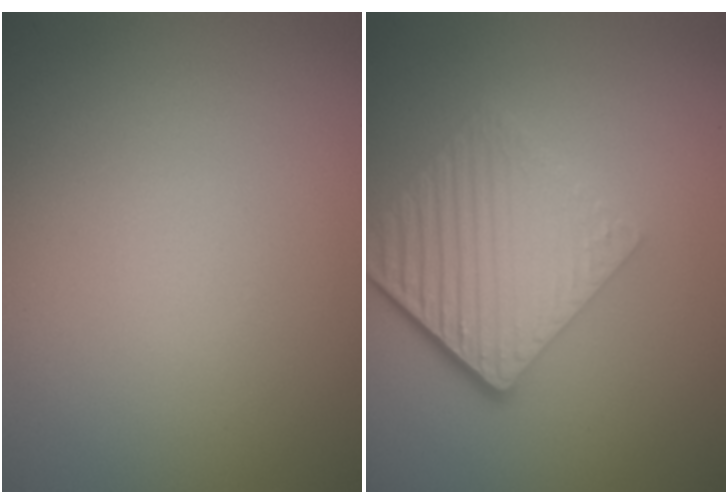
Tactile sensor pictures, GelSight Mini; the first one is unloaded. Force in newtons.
{"total": 6.6, "press": 4.4, "slide": 4.9}